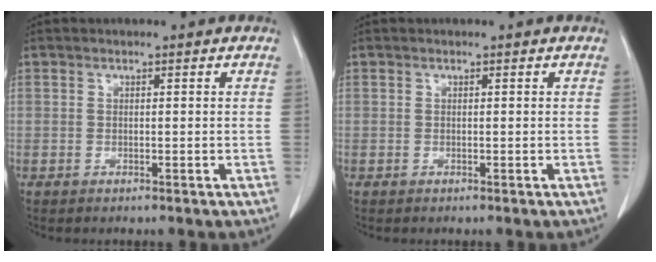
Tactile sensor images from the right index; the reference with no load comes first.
{"total": 0.0}